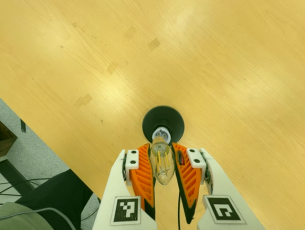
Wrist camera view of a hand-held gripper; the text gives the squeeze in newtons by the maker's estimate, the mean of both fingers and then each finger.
{"total": 21.7, "left": 24.3, "right": 19.1}